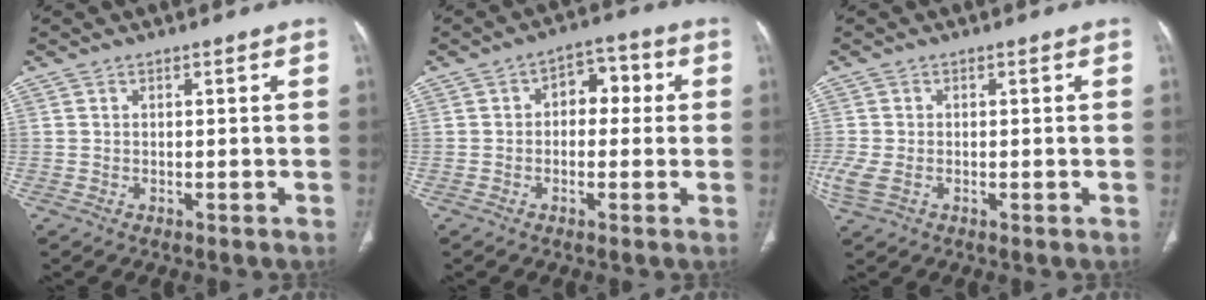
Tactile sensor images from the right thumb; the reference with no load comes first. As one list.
[{"total": 6.5, "force": [0.7, 4.5, 4.6], "torque": [-0.029, 0.023, 0.000]}, {"total": 4.2, "force": [-0.9, 2.6, 3.1], "torque": [-0.095, 0.001, -0.015]}]